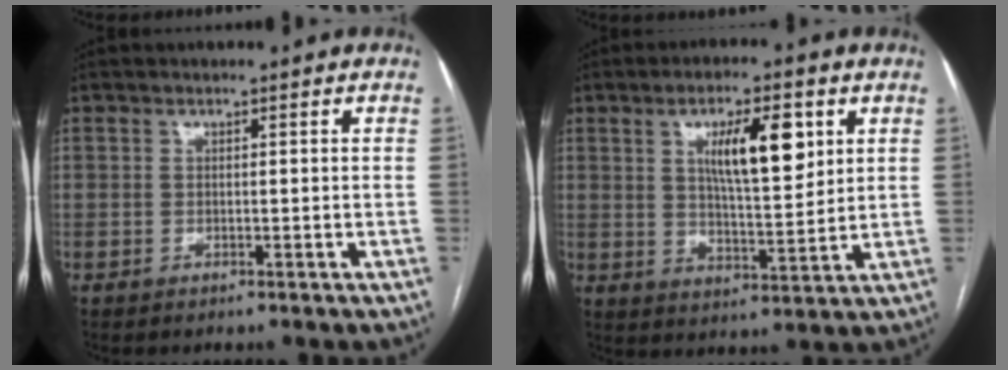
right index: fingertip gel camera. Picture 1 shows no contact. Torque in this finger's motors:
{"motor_torque": [0.90, 0.69, 0.37, 0.12]}